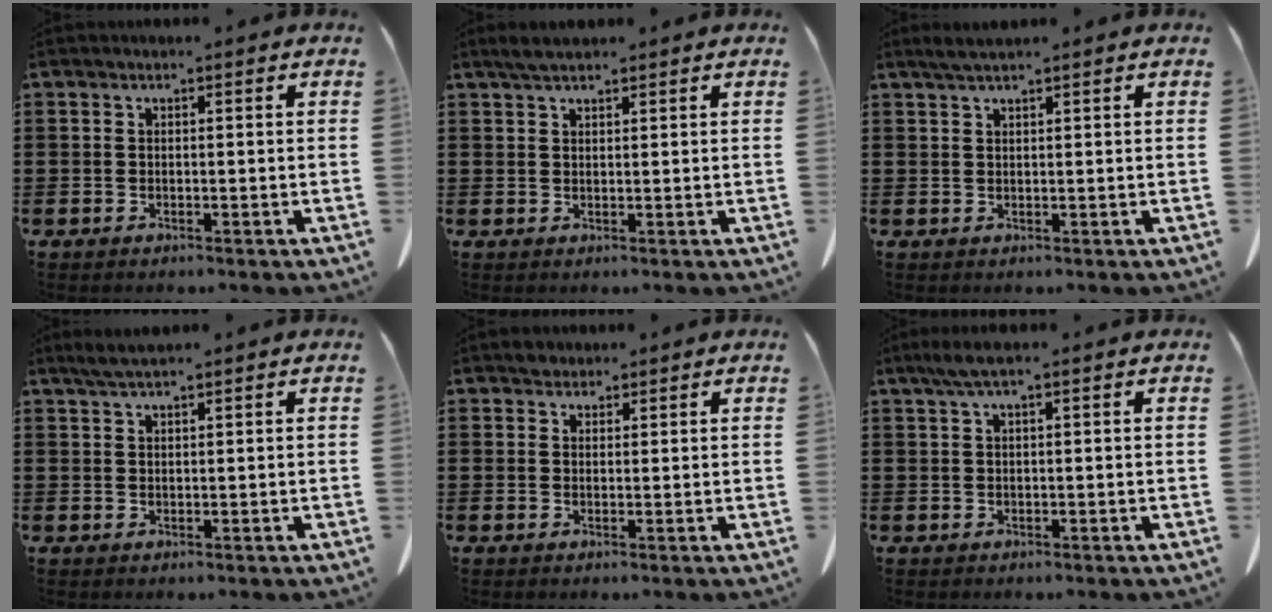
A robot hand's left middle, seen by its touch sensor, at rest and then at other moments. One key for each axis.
{"total": 2.2, "fx": 1.9, "fy": 0.5, "fz": 1.1, "tx": -0.027, "ty": 0.002, "tz": 0.036}
{"total": 1.8, "fx": 1.4, "fy": 0.0, "fz": 1.1, "tx": -0.023, "ty": -0.002, "tz": 0.027}
{"total": 2.1, "fx": 1.6, "fy": 0.1, "fz": 1.4, "tx": -0.029, "ty": -0.002, "tz": 0.031}
{"total": 1.9, "fx": 1.6, "fy": 0.9, "fz": 0.2, "tx": -0.001, "ty": -0.001, "tz": 0.031}
{"total": 2.2, "fx": 1.0, "fy": 0.1, "fz": 2.0, "tx": -0.039, "ty": 0.000, "tz": 0.018}